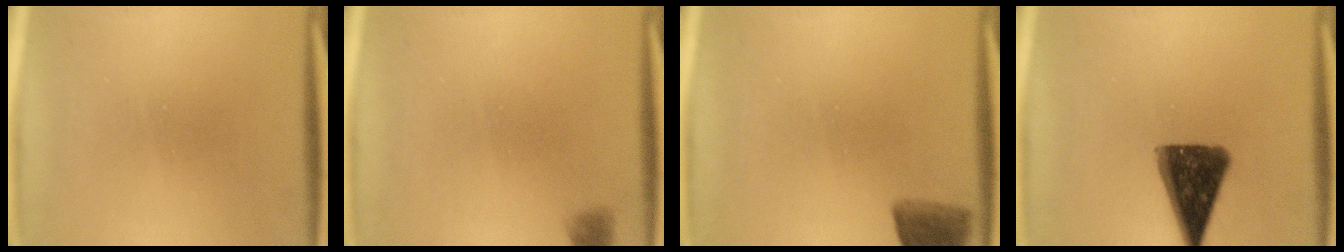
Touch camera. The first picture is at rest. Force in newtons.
{"total": 1.2}
{"total": 5.6}
{"total": 12.4}